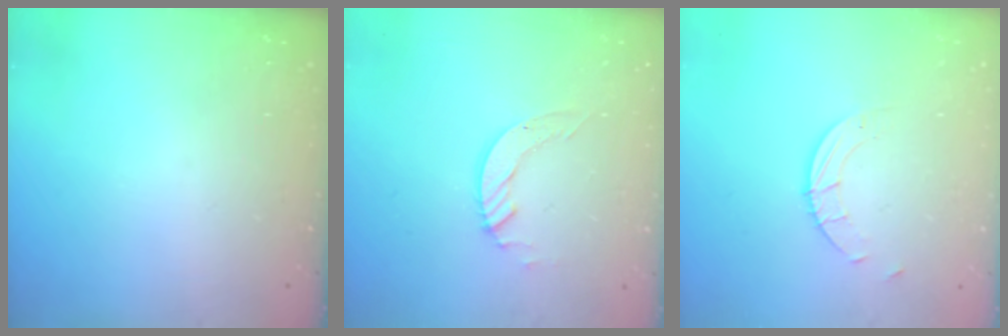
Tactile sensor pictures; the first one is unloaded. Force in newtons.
{"total": 4.2, "press": 4.2, "slide": 0.2}
{"total": 2.5, "press": 2.5, "slide": 0.2}